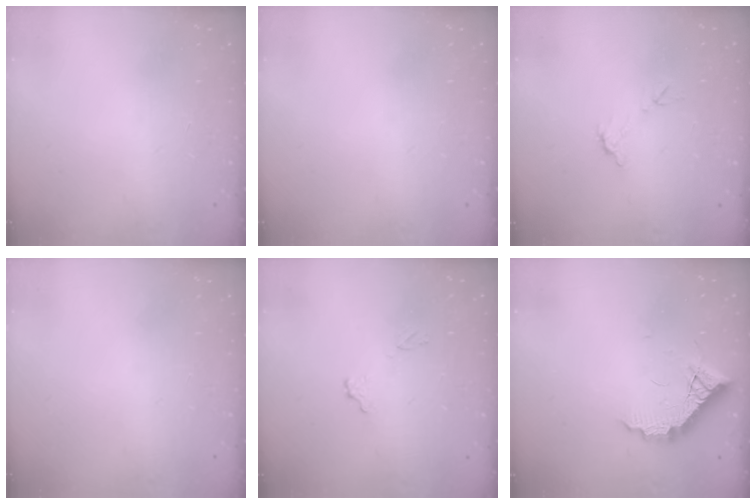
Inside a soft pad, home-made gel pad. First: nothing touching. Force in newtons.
{"total": 0.0}
{"total": 4.5, "press": 4.5, "slide": 0.2}
{"total": 0.0}
{"total": 6.4, "press": 6.4, "slide": 0.3}
{"total": 10.1, "press": 10.1, "slide": 0.6}